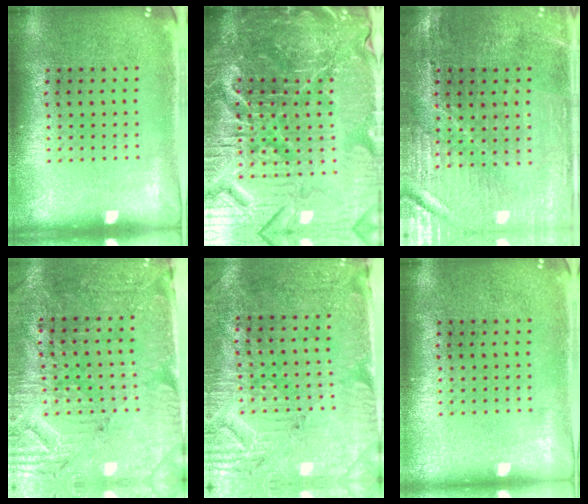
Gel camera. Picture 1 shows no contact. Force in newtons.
{"total": 7.2, "press": 6.4, "slide": 3.4}
{"total": 1.3, "press": 1.3, "slide": 0.2}
{"total": 3.3, "press": 3.0, "slide": 1.3}
{"total": 3.1, "press": 2.7, "slide": 1.4}
{"total": 0.0}